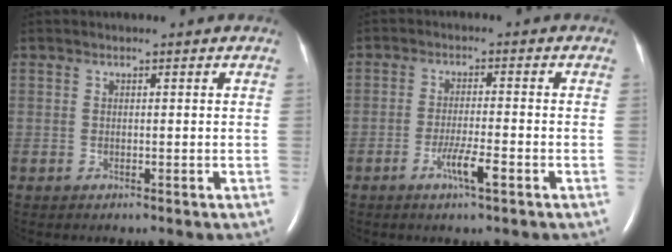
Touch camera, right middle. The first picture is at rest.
{"total": 4.1, "force": [-2.1, 0.0, 3.6], "torque": [-0.070, -0.005, -0.039]}